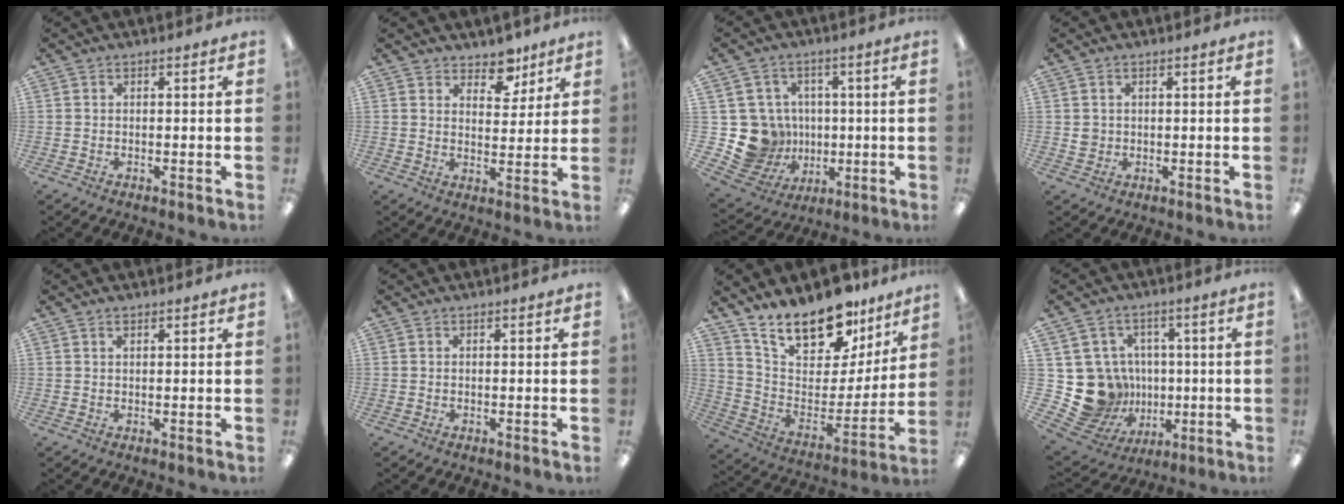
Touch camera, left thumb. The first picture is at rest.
{"total": 7.5, "force": [5.7, 4.1, 2.5], "torque": [-0.020, -0.034, 0.099]}
{"total": 13.4, "force": [-0.8, 12.9, 3.4], "torque": [-0.103, 0.003, 0.007]}
{"total": 1.9, "force": [0.5, 1.8, 0.6], "torque": [-0.013, 0.004, 0.009]}
{"total": 0.9, "force": [0.7, 0.3, 0.6], "torque": [-0.013, 0.001, 0.012]}
{"total": 0.0}
{"total": 20.5, "force": [16.0, 8.8, 9.4], "torque": [-0.156, -0.110, 0.285]}
{"total": 15.5, "force": [-1.0, 14.6, 5.0], "torque": [-0.124, -0.003, 0.017]}